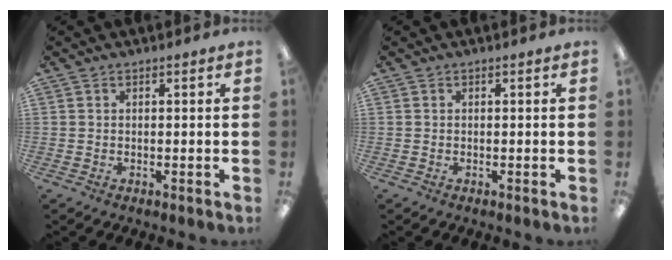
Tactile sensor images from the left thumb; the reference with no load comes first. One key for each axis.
{"total": 0.0}